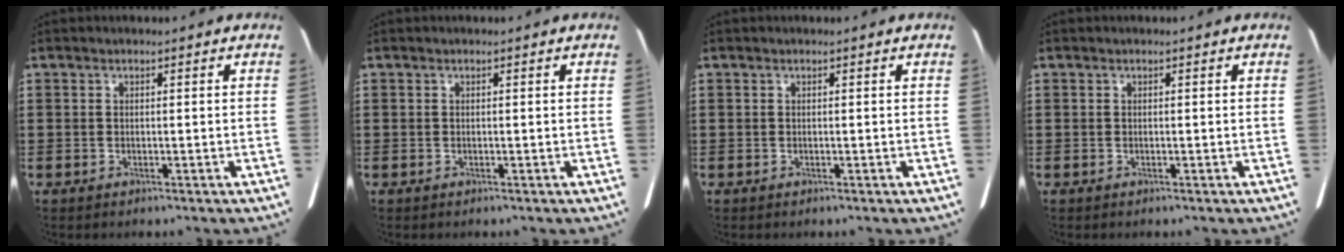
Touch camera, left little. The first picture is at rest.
{"total": 0.0}
{"total": 0.0}
{"total": 0.0}